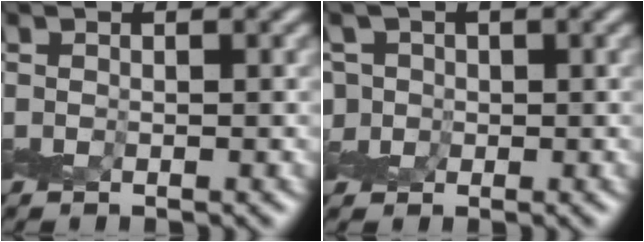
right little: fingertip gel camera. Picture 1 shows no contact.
{"total": 3.7, "force": [0.4, 3.6, 0.9], "torque": [-0.002, 0.029, -0.019]}